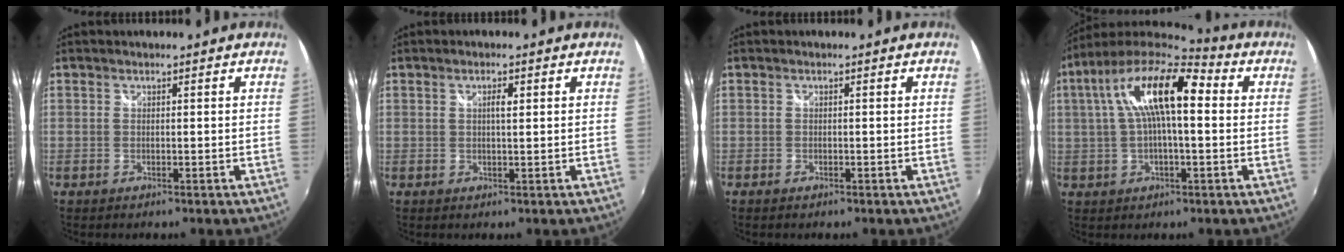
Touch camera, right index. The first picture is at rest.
{"total": 1.9, "force": [0.7, 0.4, 1.7], "torque": [-0.028, 0.007, 0.014]}
{"total": 0.5, "force": [-0.4, 0.3, 0.2], "torque": [-0.007, 0.000, -0.007]}
{"total": 17.6, "force": [3.7, 6.3, 16.0], "torque": [-0.288, 0.028, 0.050]}